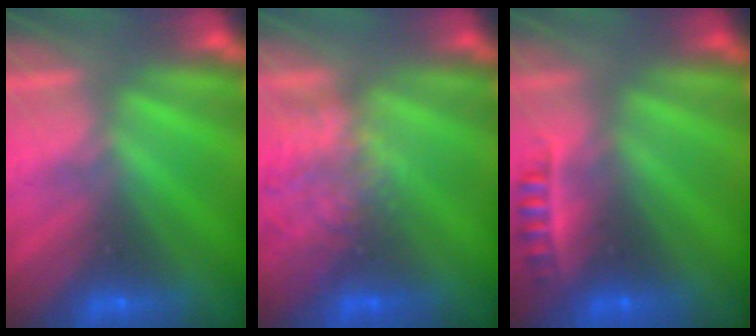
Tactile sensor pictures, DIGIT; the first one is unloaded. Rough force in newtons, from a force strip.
{"total": 2.2}
{"total": 2.3}